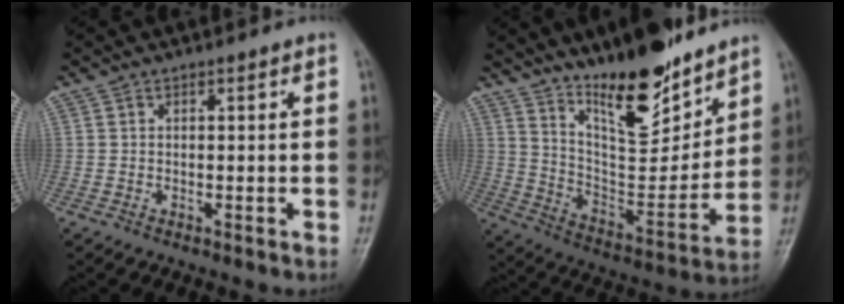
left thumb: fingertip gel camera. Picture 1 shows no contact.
{"total": 18.2, "force": [13.4, 5.8, 10.9], "torque": [-0.128, -0.096, 0.233]}